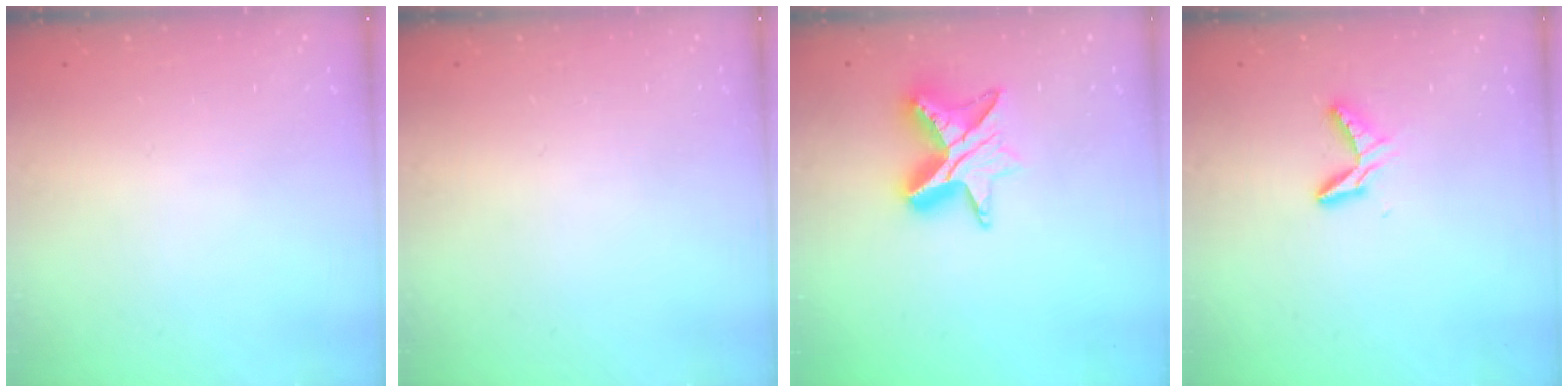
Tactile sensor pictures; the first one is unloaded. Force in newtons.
{"total": 0.0}
{"total": 9.5, "press": 9.5, "slide": 0.7}
{"total": 5.1, "press": 5.1, "slide": 0.4}